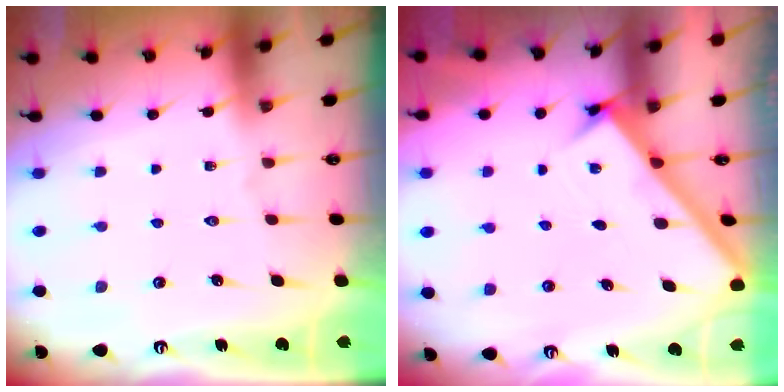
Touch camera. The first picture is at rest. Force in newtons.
{"total": 2.2, "press": 2.2, "slide": 0.2}